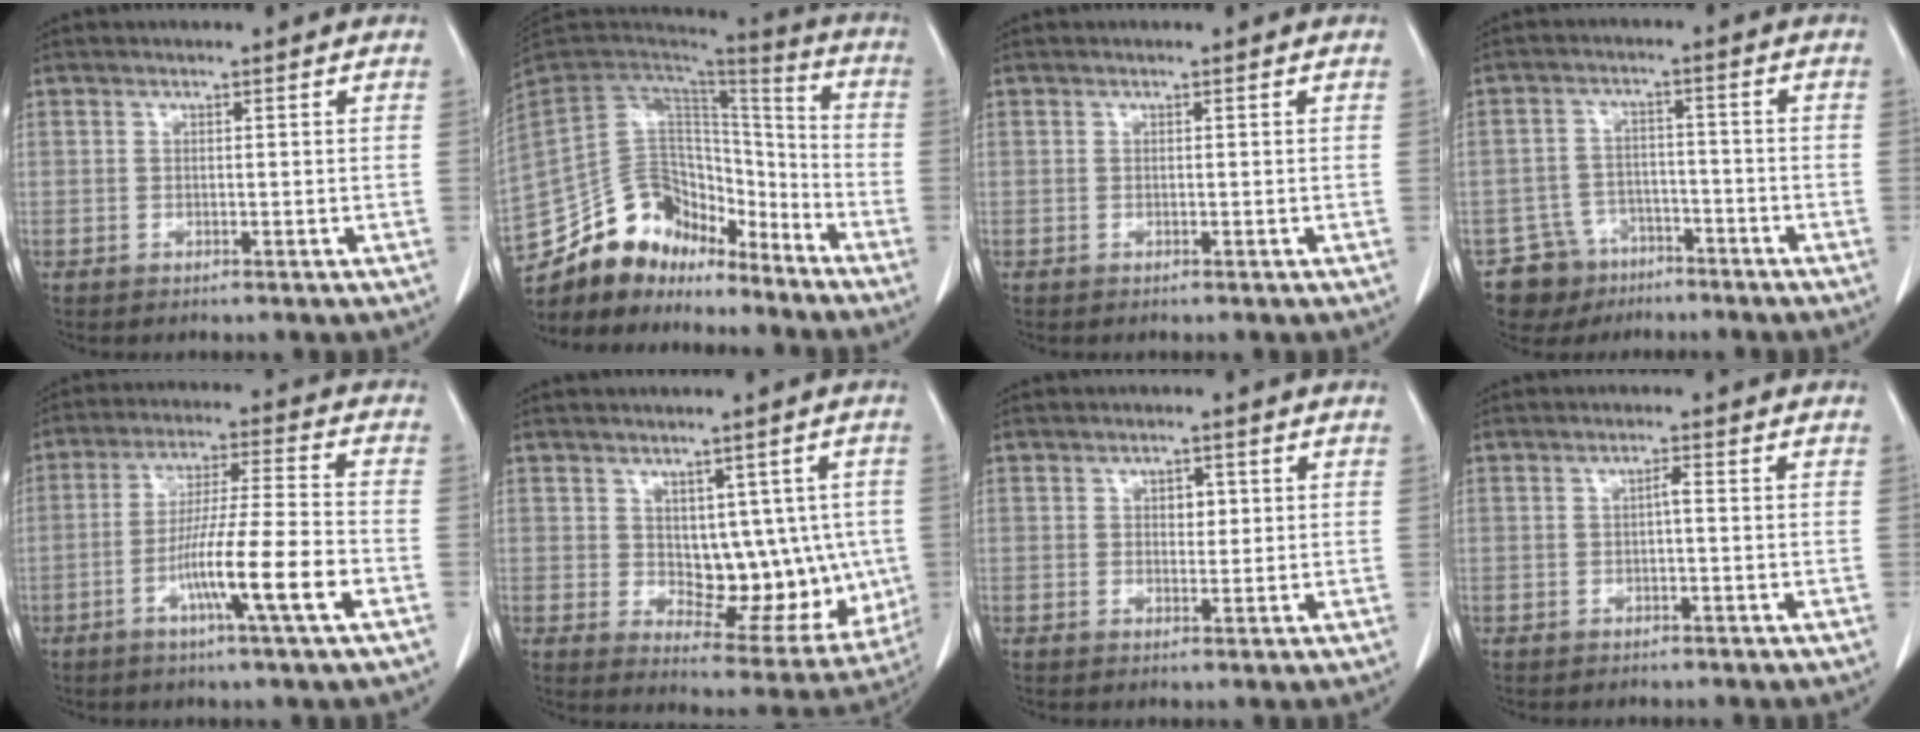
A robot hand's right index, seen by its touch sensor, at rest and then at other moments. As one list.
[{"total": 18.1, "force": [-14.8, 8.6, 5.9], "torque": [-0.100, 0.067, -0.255]}, {"total": 0.0}, {"total": 7.0, "force": [-4.9, 4.9, 0.1], "torque": [0.002, 0.014, -0.080]}, {"total": 12.1, "force": [-4.8, -0.6, 11.1], "torque": [-0.196, -0.004, -0.085]}, {"total": 12.6, "force": [0.7, 7.2, 10.3], "torque": [-0.115, 0.007, 0.038]}, {"total": 2.2, "force": [0.6, 1.3, 1.6], "torque": [-0.020, 0.000, 0.009]}, {"total": 1.2, "force": [-0.1, 0.1, 1.1], "torque": [-0.019, 0.003, -0.002]}]